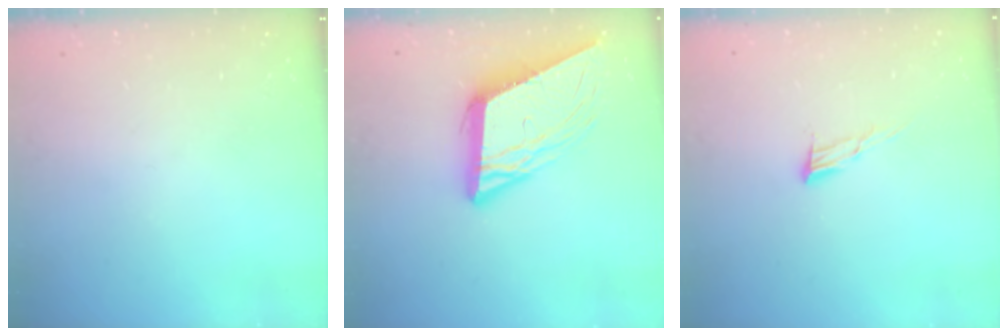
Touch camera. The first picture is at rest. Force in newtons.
{"total": 11.6, "press": 11.2, "slide": 2.9}
{"total": 6.9, "press": 6.8, "slide": 1.2}